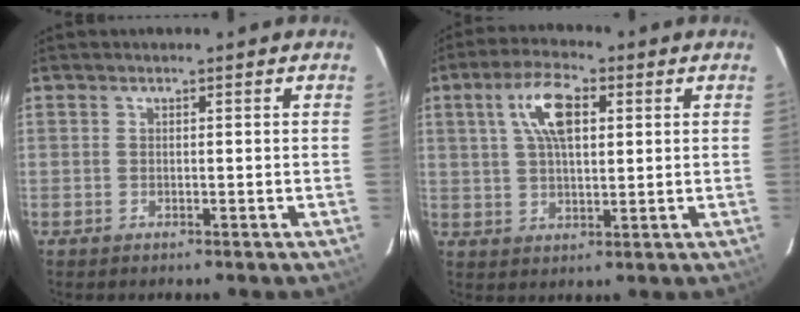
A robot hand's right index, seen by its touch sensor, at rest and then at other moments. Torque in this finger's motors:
{"motor_torque": [0.64, -0.29, 0.47, 0.14]}